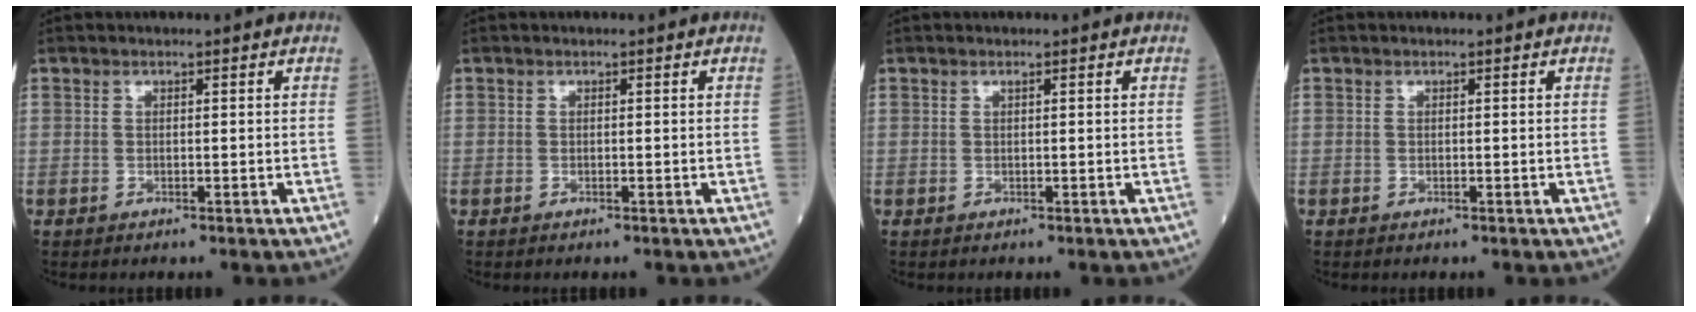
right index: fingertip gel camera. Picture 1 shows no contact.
{"total": 0.0}
{"total": 0.0}
{"total": 0.0}